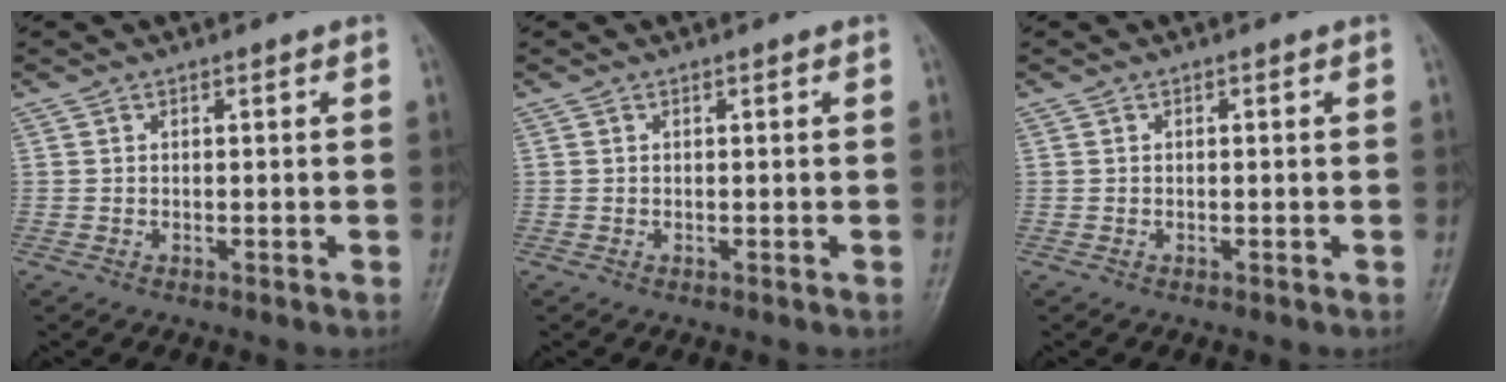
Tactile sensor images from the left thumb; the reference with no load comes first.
{"total": 0.0}
{"total": 0.0}